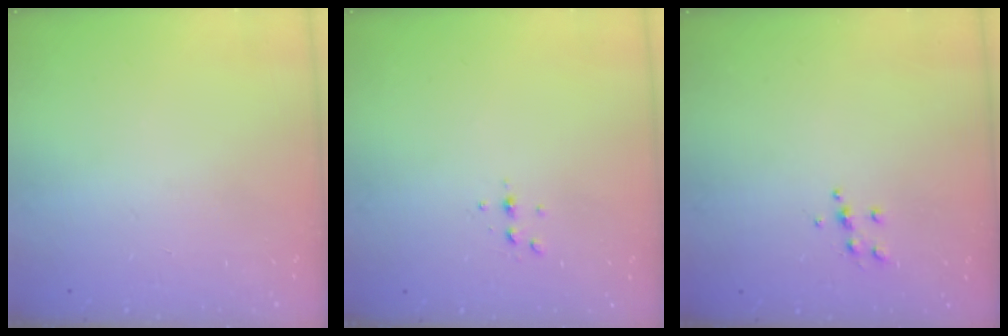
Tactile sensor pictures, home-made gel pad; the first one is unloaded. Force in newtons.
{"total": 3.7, "press": 3.6, "slide": 0.5}
{"total": 5.2, "press": 5.0, "slide": 1.1}